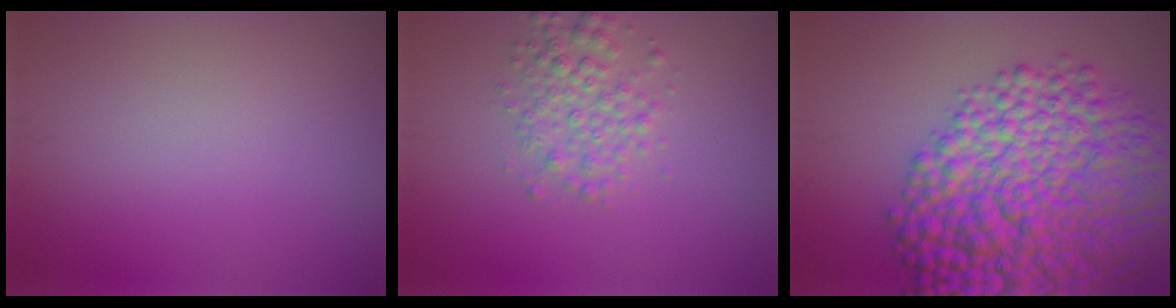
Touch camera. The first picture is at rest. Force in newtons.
{"total": 2.9, "press": 2.9, "slide": 0.0}
{"total": 13.2, "press": 13.2, "slide": 0.3}